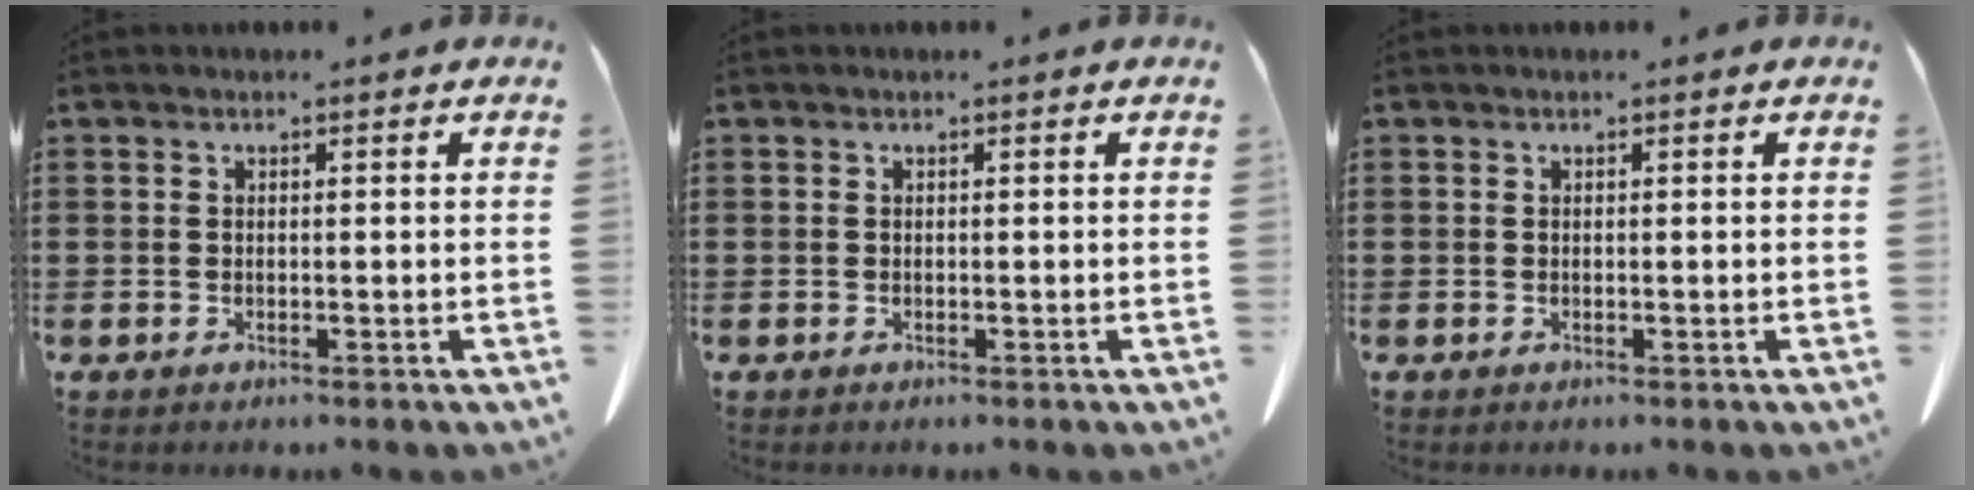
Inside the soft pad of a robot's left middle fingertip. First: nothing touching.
{"total": 0.0}
{"total": 0.0}